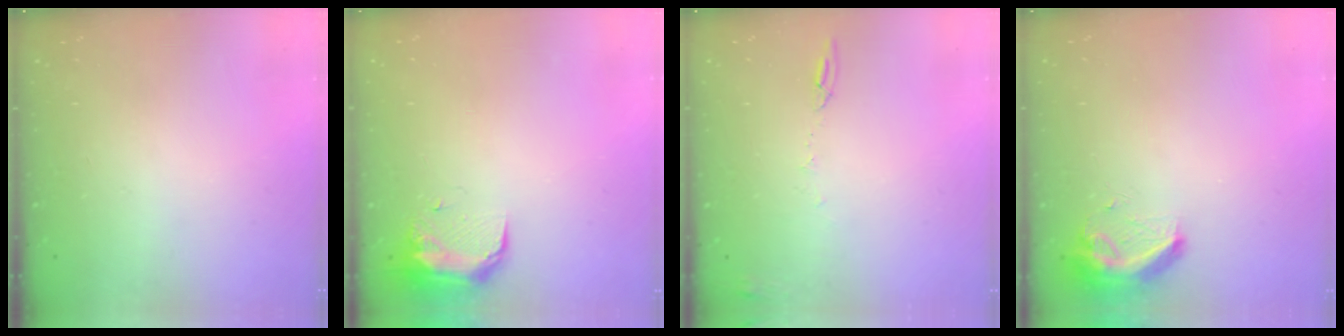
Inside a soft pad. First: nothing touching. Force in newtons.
{"total": 11.4, "press": 9.6, "slide": 6.1}
{"total": 5.2, "press": 5.1, "slide": 0.7}
{"total": 9.2, "press": 9.1, "slide": 1.1}